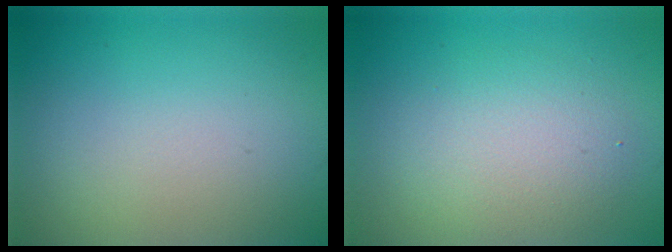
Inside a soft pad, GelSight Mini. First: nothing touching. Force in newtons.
{"total": 3.9, "press": 3.9, "slide": 0.3}